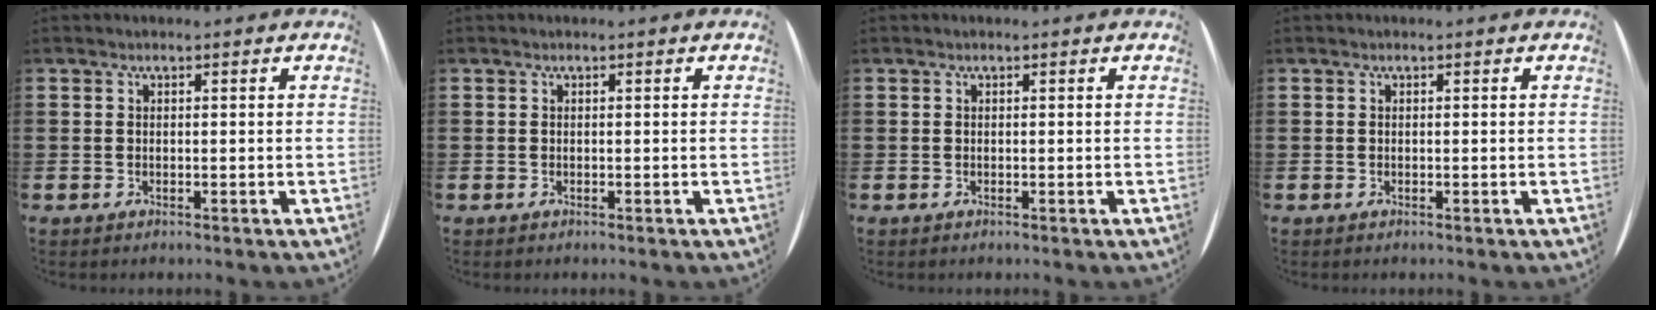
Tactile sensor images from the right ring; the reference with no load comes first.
{"total": 0.0}
{"total": 0.0}
{"total": 0.0}